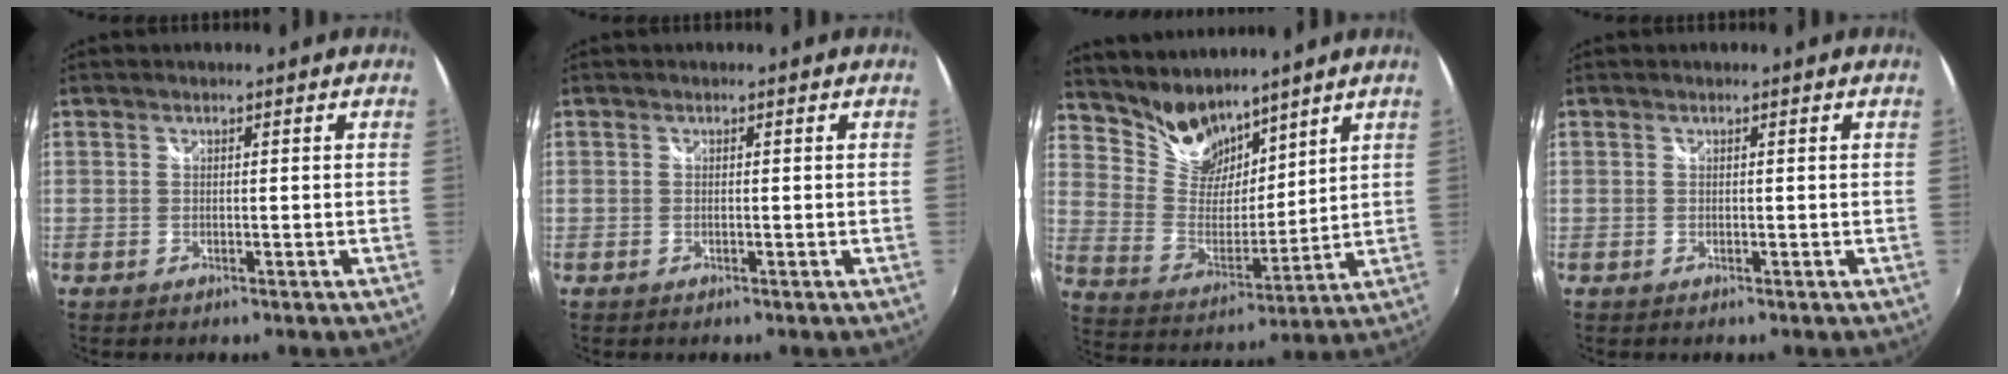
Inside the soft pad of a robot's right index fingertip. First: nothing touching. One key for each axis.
{"total": 0.6, "fx": -0.4, "fy": 0.0, "fz": 0.5, "tx": -0.007, "ty": -0.001, "tz": -0.006}
{"total": 11.4, "fx": 9.5, "fy": 5.7, "fz": 3.0, "tx": -0.070, "ty": 0.004, "tz": 0.190}
{"total": 0.0}